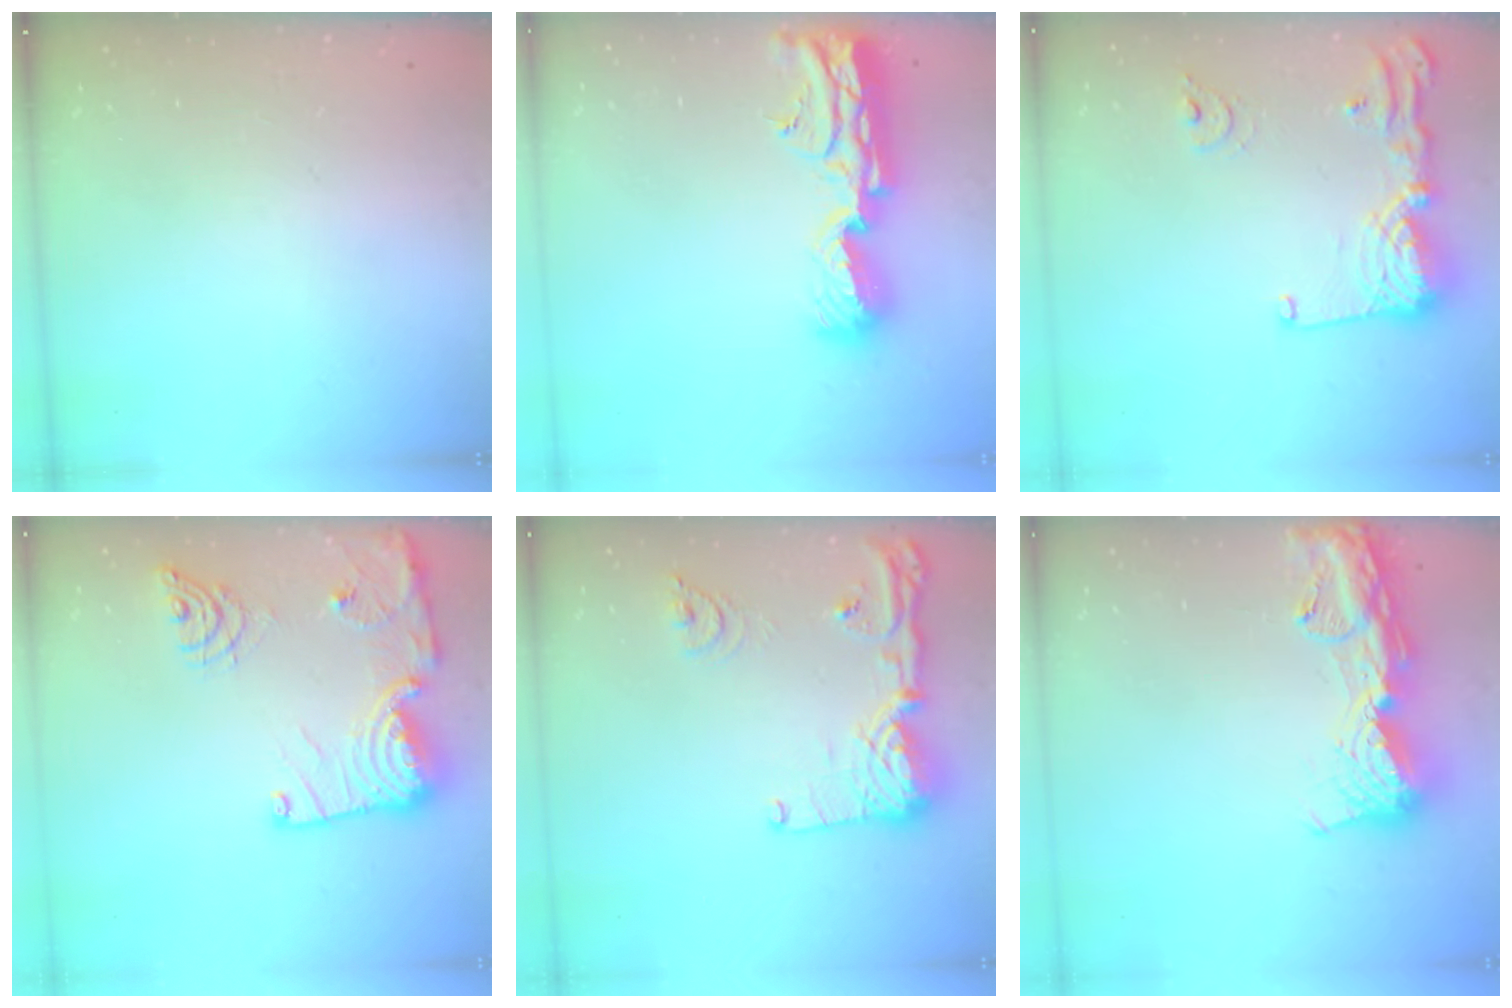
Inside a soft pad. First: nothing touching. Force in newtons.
{"total": 20.1, "press": 19.4, "slide": 5.5}
{"total": 15.0, "press": 14.9, "slide": 1.6}
{"total": 19.2, "press": 19.2, "slide": 1.7}
{"total": 16.7, "press": 16.6, "slide": 1.9}
{"total": 15.6, "press": 15.5, "slide": 1.6}